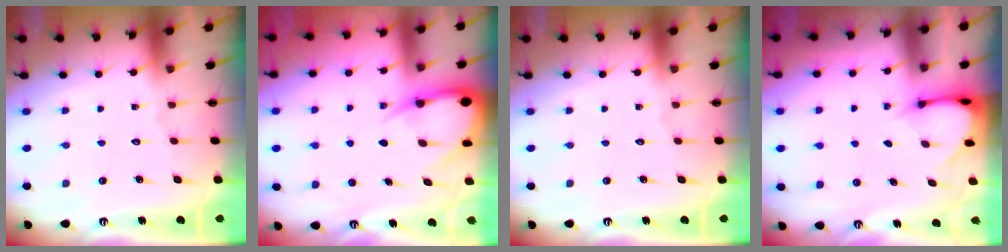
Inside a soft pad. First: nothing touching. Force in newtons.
{"total": 6.9, "press": 6.8, "slide": 0.6}
{"total": 0.0}
{"total": 3.0, "press": 3.0, "slide": 0.2}